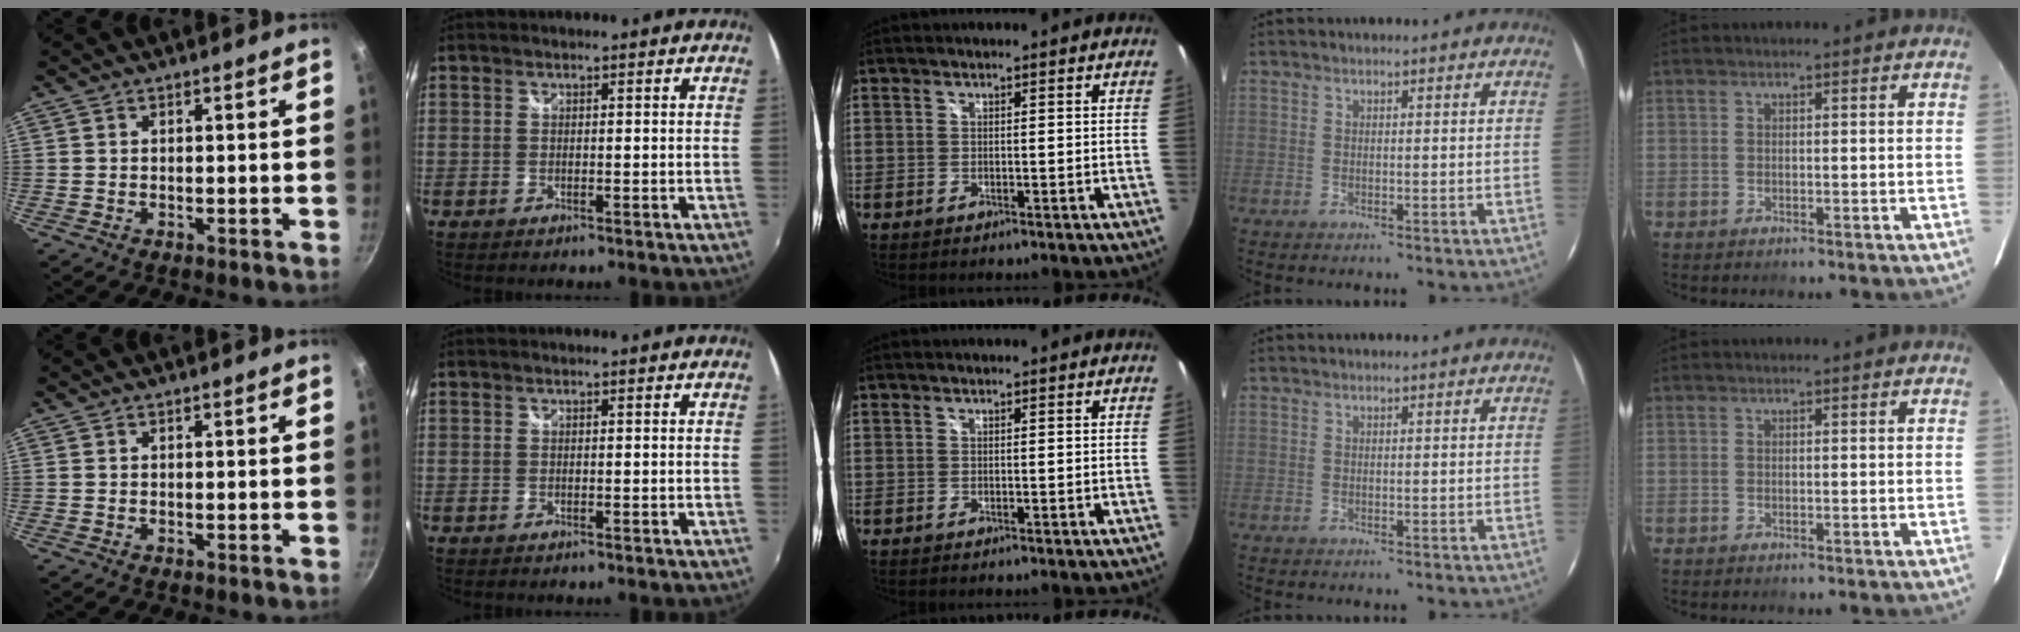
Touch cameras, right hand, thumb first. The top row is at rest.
{}